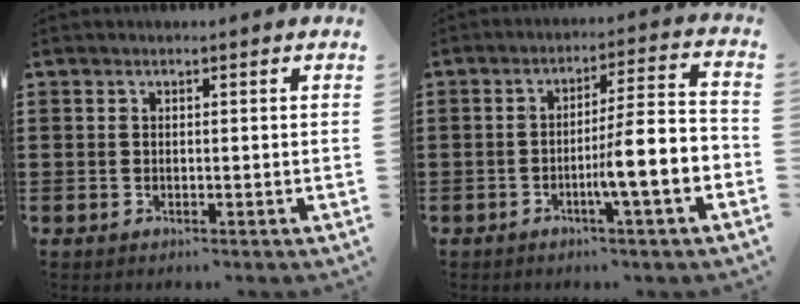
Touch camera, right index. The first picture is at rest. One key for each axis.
{"total": 7.6, "fx": -3.2, "fy": 0.1, "fz": 6.8, "tx": -0.107, "ty": -0.015, "tz": -0.062}